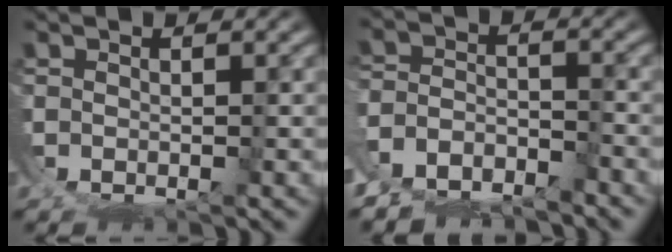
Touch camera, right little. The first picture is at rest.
{"total": 7.0, "force": [-4.6, 4.6, 2.5], "torque": [-0.041, -0.023, -0.077]}